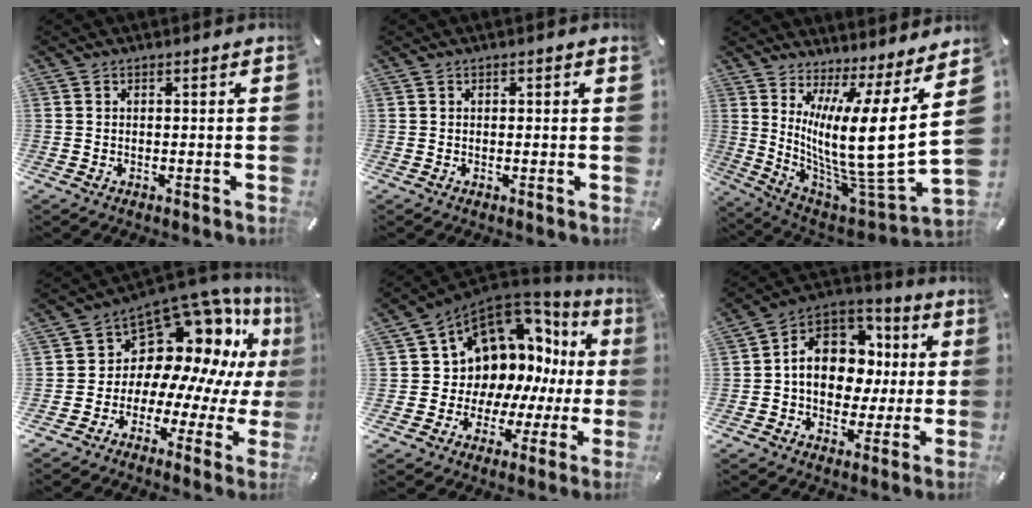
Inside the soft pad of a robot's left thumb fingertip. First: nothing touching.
{"total": 0.6, "force": [0.1, 0.2, 0.5], "torque": [-0.010, 0.001, 0.002]}
{"total": 18.8, "force": [5.2, 3.8, 17.7], "torque": [-0.312, -0.083, 0.087]}
{"total": 13.8, "force": [8.8, 8.7, 6.0], "torque": [-0.088, -0.107, 0.159]}
{"total": 11.7, "force": [6.1, 9.3, 3.9], "torque": [-0.073, -0.087, 0.123]}
{"total": 13.6, "force": [0.8, 11.3, 7.5], "torque": [-0.133, -0.003, 0.022]}